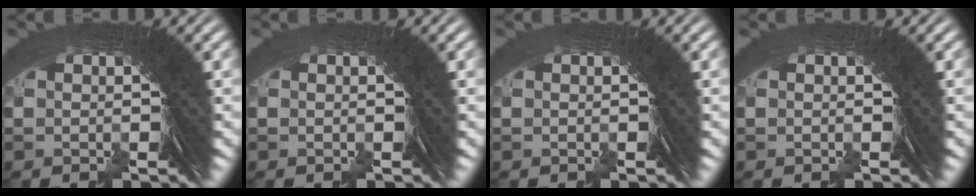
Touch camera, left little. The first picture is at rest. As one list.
[{"total": 0.0}, {"total": 0.0}, {"total": 0.0}]